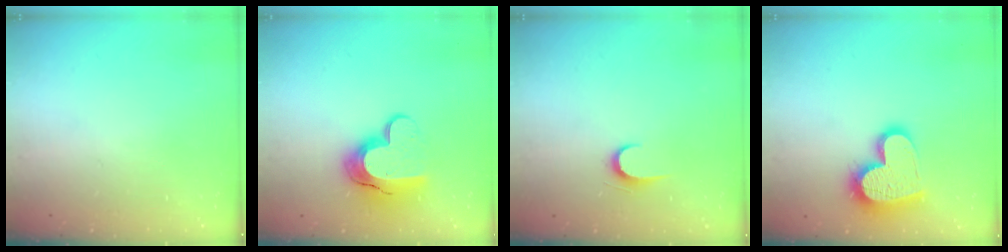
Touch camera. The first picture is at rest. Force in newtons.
{"total": 14.0, "press": 14.0, "slide": 1.0}
{"total": 6.0, "press": 6.0, "slide": 0.7}
{"total": 16.4, "press": 16.3, "slide": 1.2}